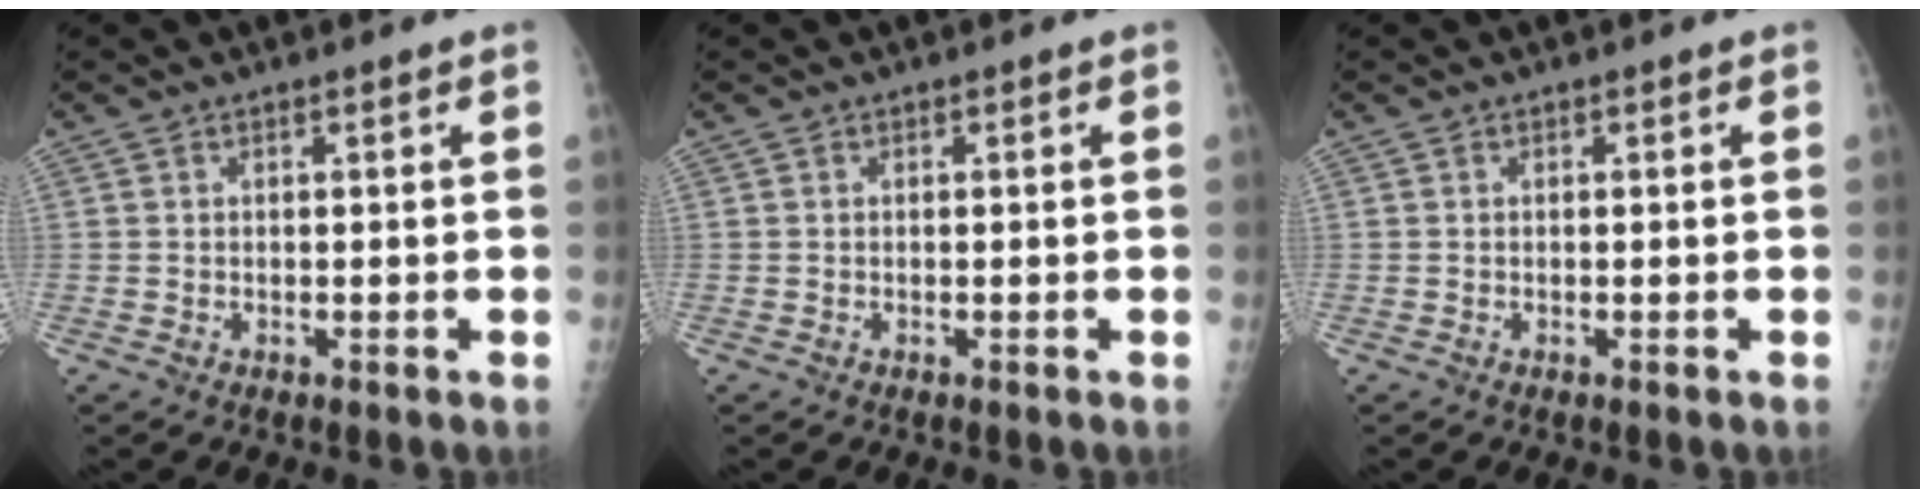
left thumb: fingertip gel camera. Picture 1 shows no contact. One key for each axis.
{"total": 0.0}
{"total": 0.0}